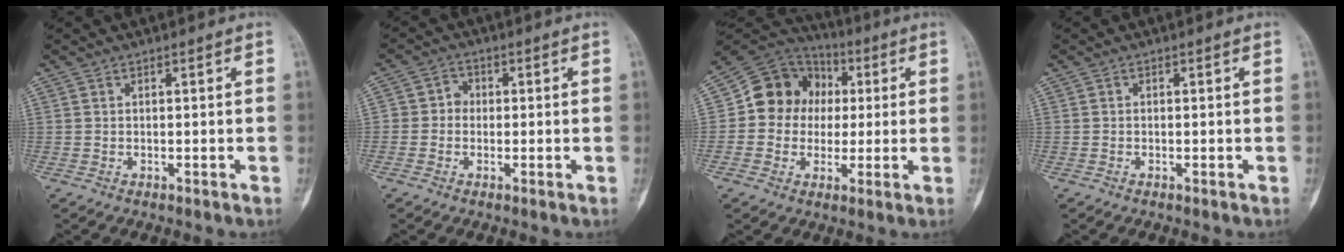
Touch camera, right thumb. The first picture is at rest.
{"total": 3.3, "force": [-0.3, 3.0, 1.3], "torque": [0.003, 0.011, -0.015]}
{"total": 13.2, "force": [1.0, 11.7, 6.0], "torque": [-0.060, 0.026, 0.007]}
{"total": 0.0}